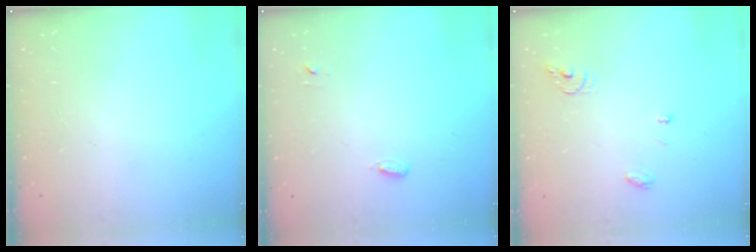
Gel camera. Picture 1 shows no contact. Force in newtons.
{"total": 3.7, "press": 3.3, "slide": 1.6}
{"total": 4.0, "press": 4.0, "slide": 0.4}